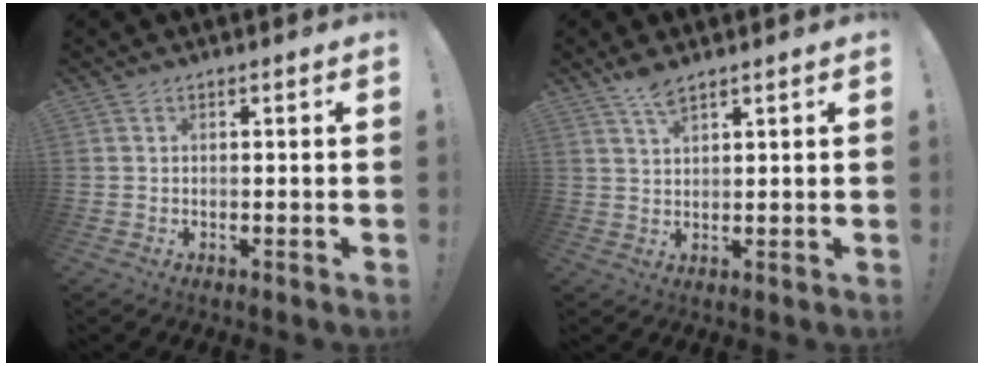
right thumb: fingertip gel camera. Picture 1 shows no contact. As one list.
[{"total": 4.3, "force": [3.3, 1.1, 2.5], "torque": [-0.040, -0.020, 0.058]}]